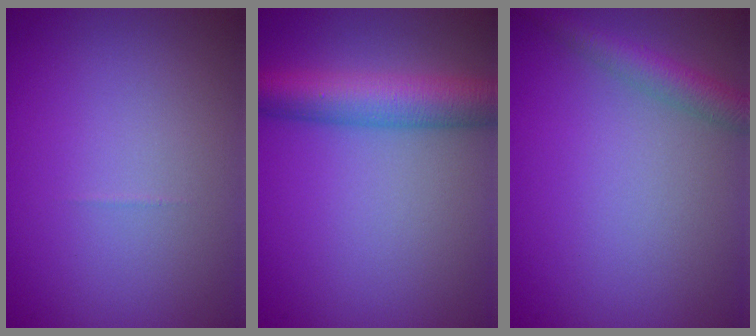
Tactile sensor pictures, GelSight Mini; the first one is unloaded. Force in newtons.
{"total": 6.0, "press": 6.0, "slide": 0.2}
{"total": 2.9, "press": 2.9, "slide": 0.1}